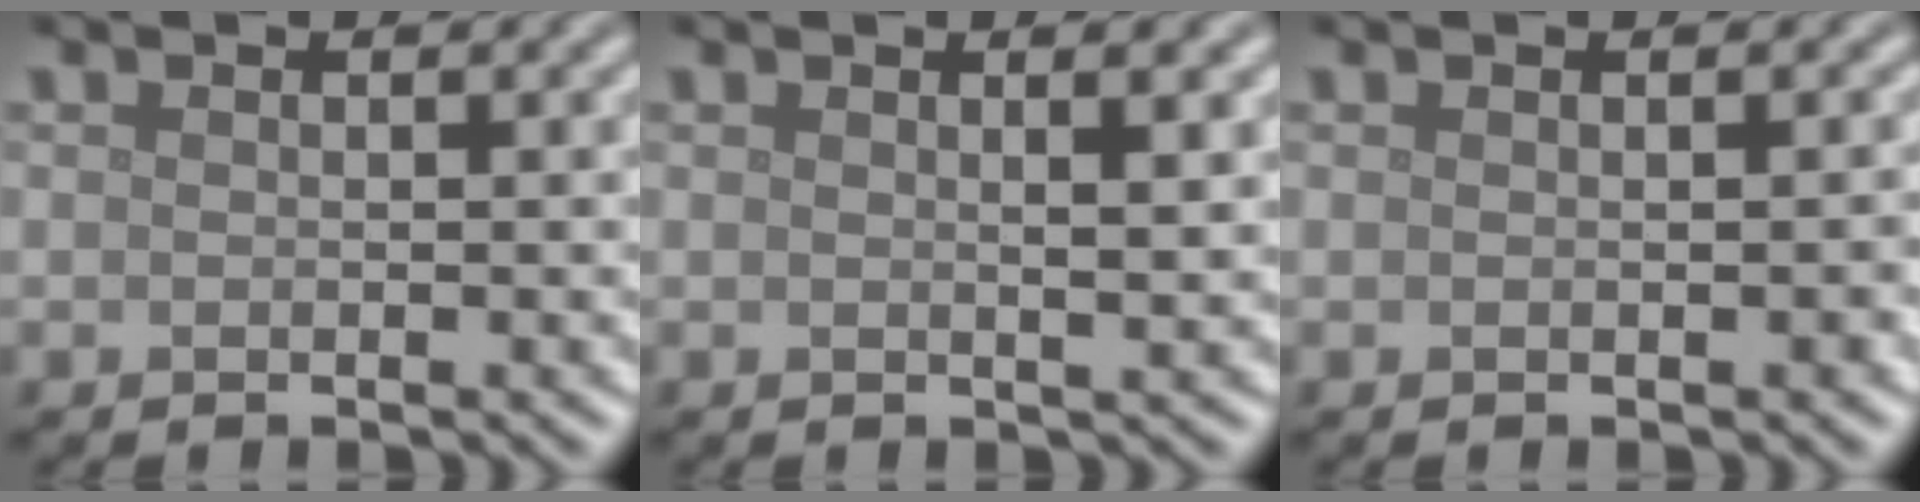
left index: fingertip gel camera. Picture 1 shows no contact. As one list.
[{"total": 2.1, "force": [0.7, 0.6, 1.9], "torque": [-0.021, 0.002, 0.003]}, {"total": 0.6, "force": [-0.1, 0.1, 0.6], "torque": [-0.006, 0.001, -0.002]}]